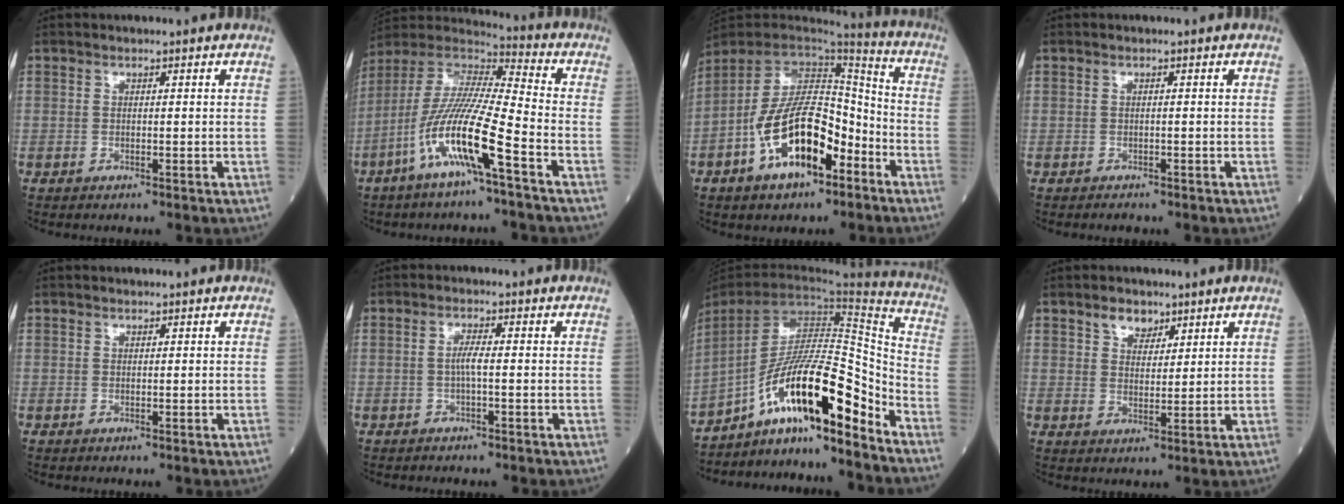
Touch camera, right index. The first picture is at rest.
{"total": 15.2, "force": [-6.7, 0.5, 13.6], "torque": [-0.281, -0.012, -0.136]}
{"total": 16.2, "force": [-7.0, 6.6, 13.0], "torque": [-0.249, 0.011, -0.118]}
{"total": 0.5, "force": [-0.4, 0.2, 0.3], "torque": [-0.006, -0.001, -0.006]}
{"total": 0.0}
{"total": 1.9, "force": [-0.4, 0.2, 1.9], "torque": [-0.037, 0.002, -0.009]}
{"total": 17.4, "force": [-12.2, 1.8, 12.2], "torque": [-0.215, 0.026, -0.215]}
{"total": 3.7, "force": [2.6, 2.1, 1.5], "torque": [-0.027, 0.002, 0.048]}